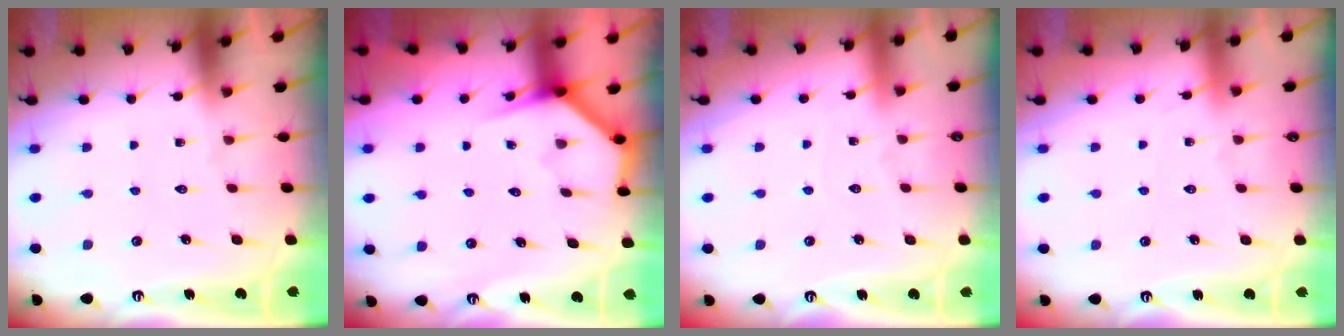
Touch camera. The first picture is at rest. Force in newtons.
{"total": 3.8, "press": 3.8, "slide": 0.2}
{"total": 2.4, "press": 2.4, "slide": 0.2}
{"total": 2.1, "press": 2.1, "slide": 0.3}